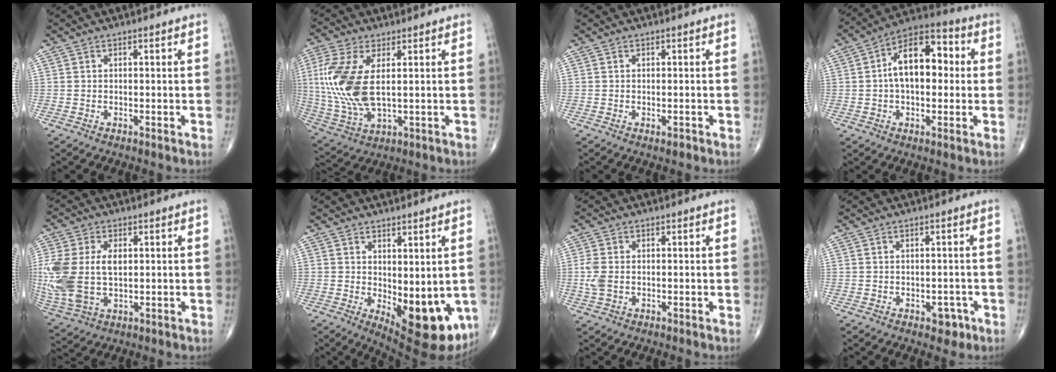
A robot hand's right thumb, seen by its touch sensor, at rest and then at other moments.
{"total": 14.7, "force": [1.9, 7.0, 12.8], "torque": [-0.301, -0.013, 0.047]}
{"total": 1.0, "force": [-0.4, 0.5, 0.8], "torque": [-0.011, -0.003, -0.004]}
{"total": 12.3, "force": [1.1, 7.2, 9.9], "torque": [-0.140, 0.031, 0.005]}
{"total": 17.0, "force": [0.9, 10.7, 13.2], "torque": [-0.333, -0.002, 0.031]}
{"total": 14.1, "force": [-2.3, 6.1, 12.5], "torque": [-0.146, -0.027, -0.012]}
{"total": 3.5, "force": [-0.3, 2.2, 2.7], "torque": [-0.075, 0.002, -0.006]}
{"total": 2.8, "force": [-1.2, 1.9, 1.7], "torque": [-0.004, 0.006, -0.013]}